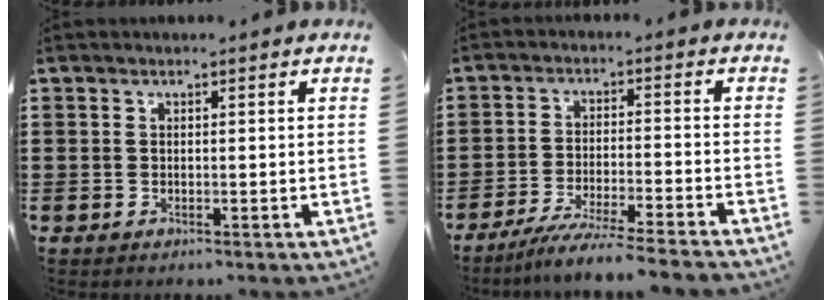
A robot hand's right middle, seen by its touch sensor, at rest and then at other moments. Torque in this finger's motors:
{"motor_torque": [1.76, -0.37, 0.25, 0.10]}